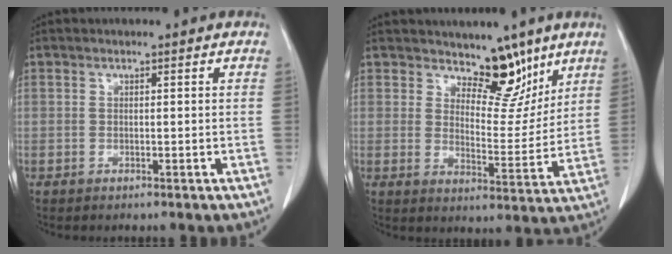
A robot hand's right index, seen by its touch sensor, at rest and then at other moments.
{"total": 8.0, "force": [6.1, 3.5, 3.8], "torque": [-0.037, -0.012, 0.096]}